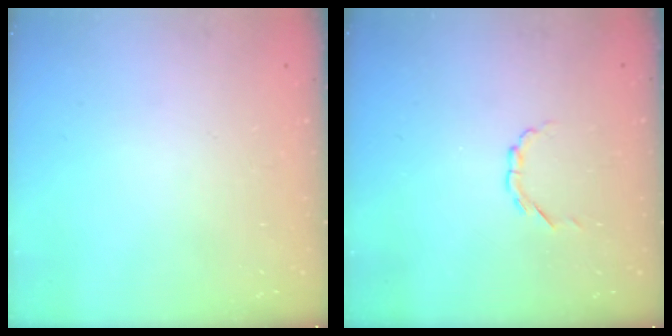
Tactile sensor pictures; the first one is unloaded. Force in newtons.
{"total": 2.6, "press": 2.5, "slide": 0.9}